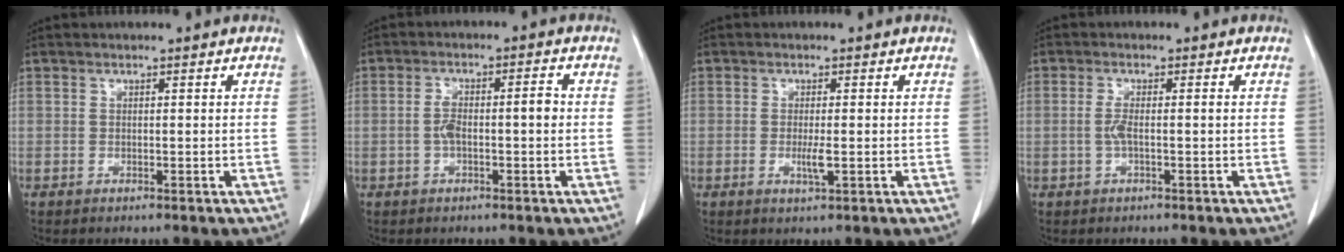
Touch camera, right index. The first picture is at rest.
{"total": 5.0, "force": [-0.5, 1.3, 4.8], "torque": [-0.093, 0.019, -0.009]}
{"total": 2.3, "force": [-0.5, 0.3, 2.3], "torque": [-0.045, -0.005, -0.008]}
{"total": 2.3, "force": [-0.4, 0.2, 2.2], "torque": [-0.050, 0.000, -0.010]}